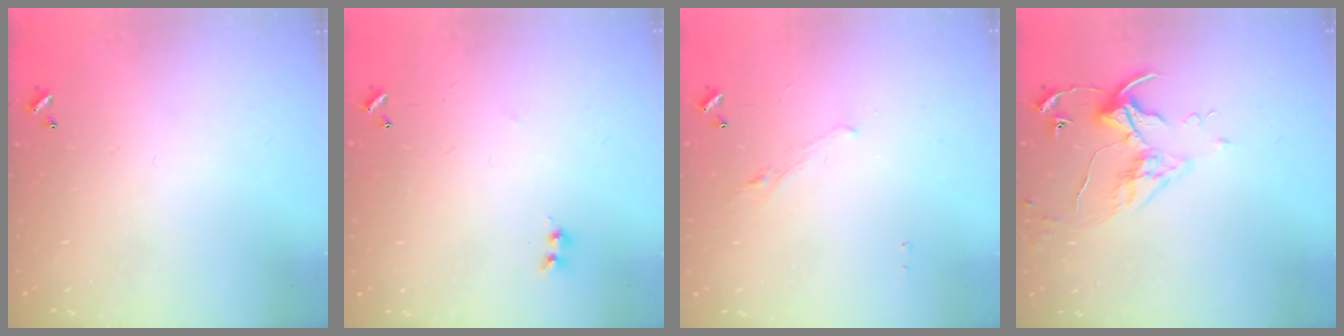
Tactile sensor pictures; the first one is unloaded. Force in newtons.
{"total": 1.8, "press": 1.8, "slide": 0.3}
{"total": 1.3, "press": 1.2, "slide": 0.6}
{"total": 5.0, "press": 5.0, "slide": 0.7}